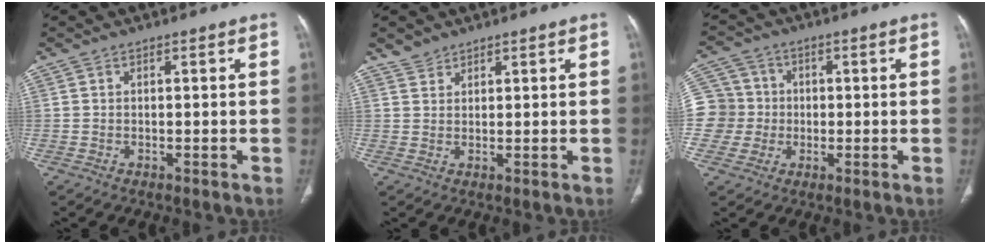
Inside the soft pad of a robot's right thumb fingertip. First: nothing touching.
{"total": 2.1, "force": [1.8, 1.0, -0.1], "torque": [0.012, -0.003, 0.033]}
{"total": 9.9, "force": [-0.7, 9.8, 1.5], "torque": [-0.013, 0.025, -0.012]}